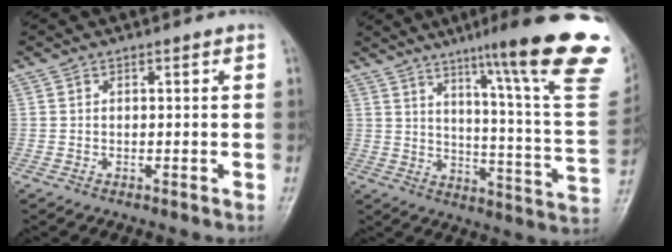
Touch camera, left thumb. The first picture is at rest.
{"total": 26.7, "force": [16.5, 2.5, 20.8], "torque": [-0.249, -0.083, 0.221]}